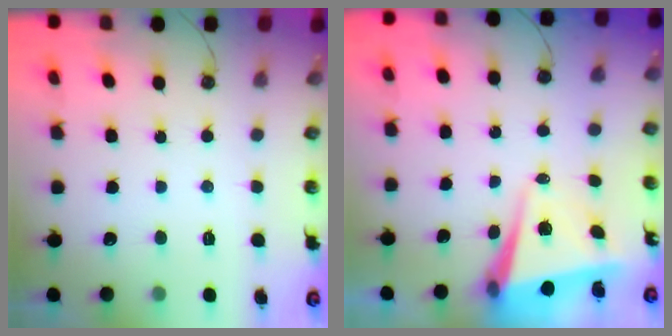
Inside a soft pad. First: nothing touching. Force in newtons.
{"total": 5.6, "press": 5.6, "slide": 0.2}